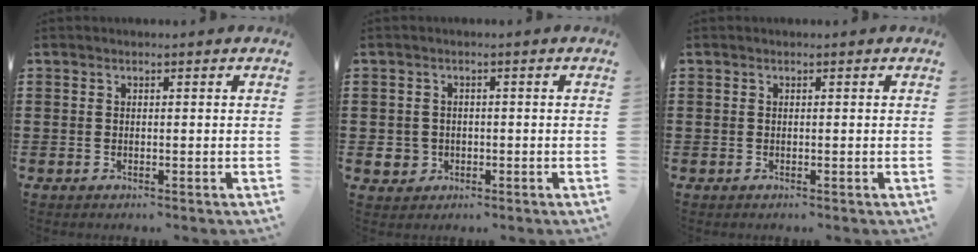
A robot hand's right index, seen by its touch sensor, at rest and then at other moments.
{"total": 2.0, "force": [-0.5, 1.9, 0.4], "torque": [-0.014, 0.004, -0.012]}
{"total": 0.0}